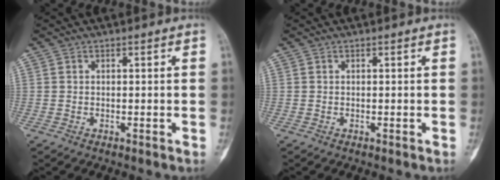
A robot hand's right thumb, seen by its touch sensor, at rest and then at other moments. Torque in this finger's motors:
{"motor_torque": [0.00, 0.00, 0.01, 0.00, 0.00]}